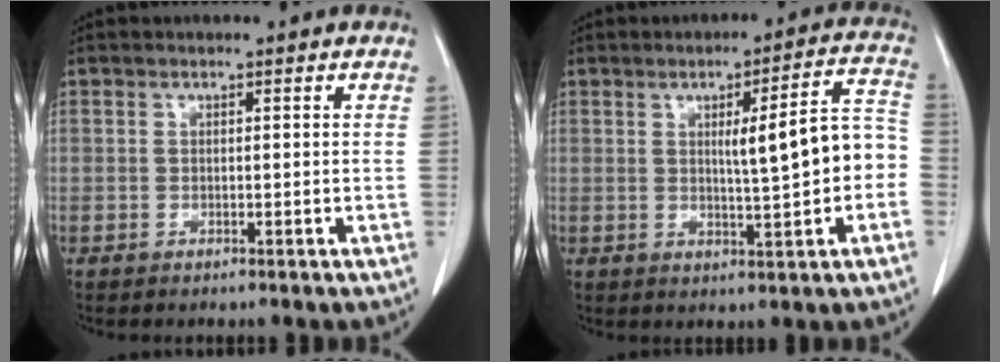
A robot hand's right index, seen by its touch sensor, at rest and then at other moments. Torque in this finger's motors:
{"motor_torque": [0.82, 0.05, 0.45, 0.12]}